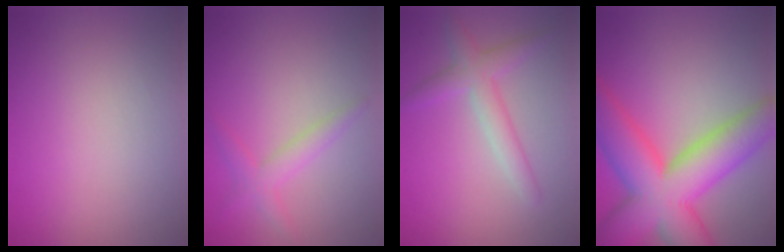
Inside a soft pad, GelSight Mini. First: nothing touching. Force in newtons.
{"total": 2.1, "press": 2.1, "slide": 0.0}
{"total": 3.0, "press": 3.0, "slide": 0.1}
{"total": 12.1, "press": 12.1, "slide": 0.4}